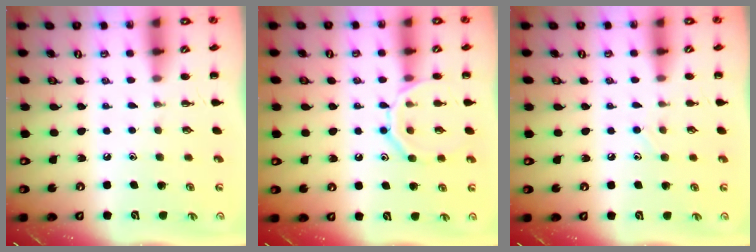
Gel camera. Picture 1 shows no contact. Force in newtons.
{"total": 12.3, "press": 12.3, "slide": 1.1}
{"total": 6.2, "press": 5.9, "slide": 2.0}